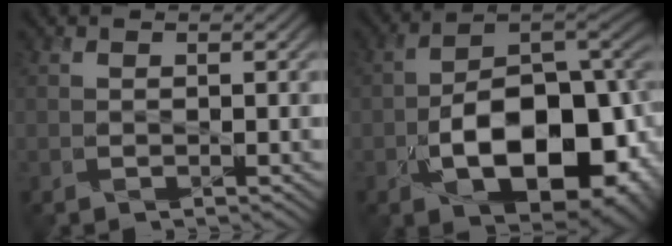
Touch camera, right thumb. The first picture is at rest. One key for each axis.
{"total": 17.3, "fx": -5.0, "fy": 9.9, "fz": 13.2, "tx": -0.181, "ty": -0.028, "tz": -0.074}